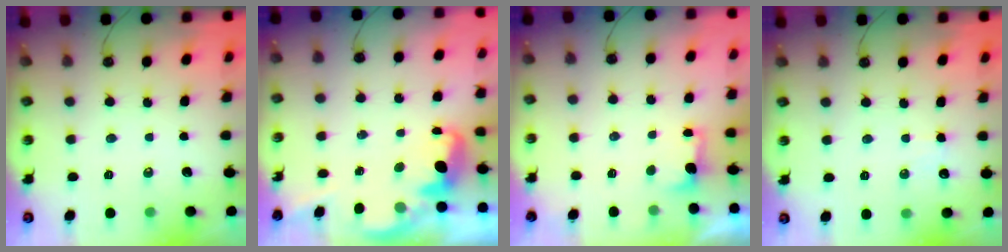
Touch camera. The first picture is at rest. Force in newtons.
{"total": 2.7, "press": 2.6, "slide": 0.7}
{"total": 3.1, "press": 3.0, "slide": 0.9}
{"total": 5.7, "press": 5.6, "slide": 1.2}